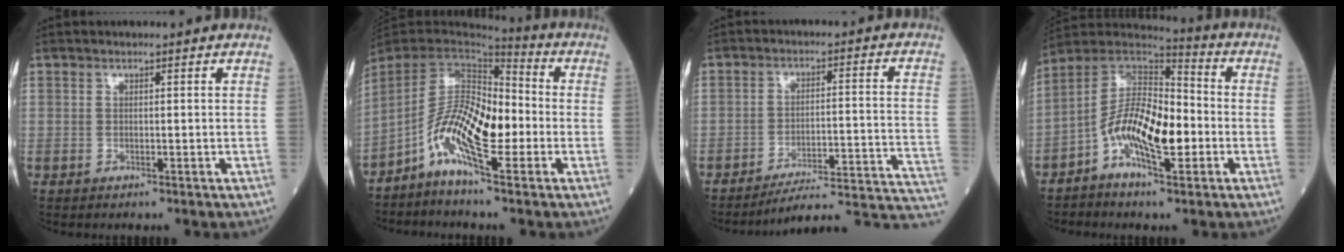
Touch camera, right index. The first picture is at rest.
{"total": 11.5, "force": [-3.4, 3.0, 10.5], "torque": [-0.214, 0.014, -0.072]}
{"total": 17.7, "force": [-16.8, -1.1, 5.4], "torque": [-0.021, 0.019, -0.218]}
{"total": 12.8, "force": [-3.9, 4.4, 11.3], "torque": [-0.224, 0.018, -0.074]}